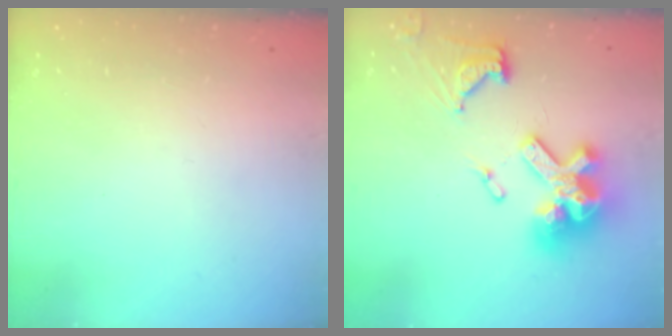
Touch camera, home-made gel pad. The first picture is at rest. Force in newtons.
{"total": 20.2, "press": 20.1, "slide": 2.1}